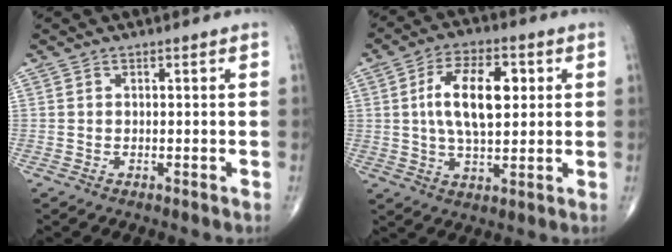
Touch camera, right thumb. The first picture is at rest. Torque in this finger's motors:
{"motor_torque": [-0.06, 0.64, 1.05, 0.17, 0.09]}